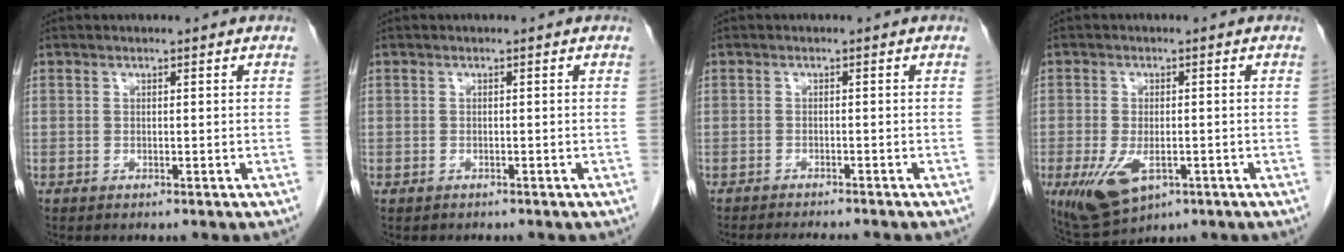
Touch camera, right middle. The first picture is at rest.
{"total": 0.6, "force": [-0.4, 0.4, 0.1], "torque": [-0.010, 0.001, -0.008]}
{"total": 5.4, "force": [-5.0, 0.4, 2.0], "torque": [-0.025, -0.012, -0.071]}
{"total": 7.5, "force": [-3.1, 3.7, 5.8], "torque": [-0.110, -0.013, -0.039]}